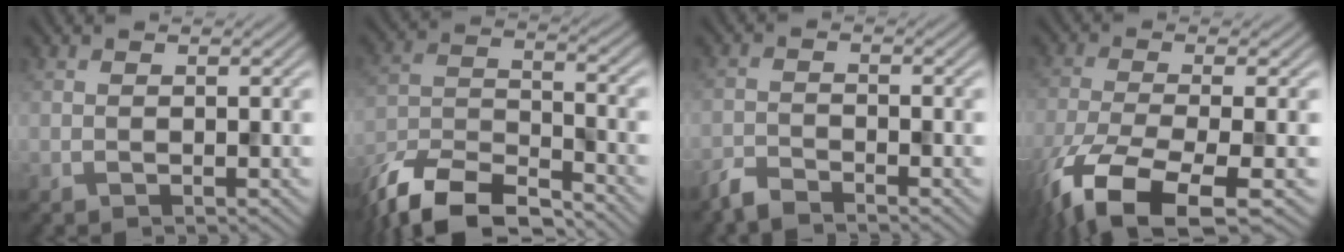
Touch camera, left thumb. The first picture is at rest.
{"total": 12.5, "force": [-10.7, 3.6, 5.5], "torque": [-0.122, -0.020, -0.197]}
{"total": 2.8, "force": [-2.7, 0.4, 0.9], "torque": [-0.020, -0.005, -0.062]}
{"total": 11.4, "force": [-6.8, 3.1, 8.7], "torque": [-0.185, -0.030, -0.122]}